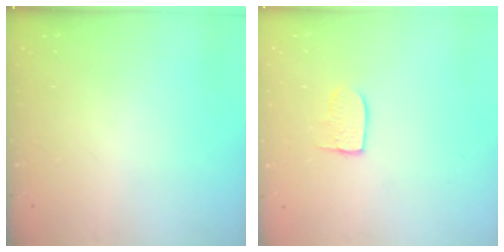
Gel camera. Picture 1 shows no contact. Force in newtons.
{"total": 7.2, "press": 7.1, "slide": 0.4}